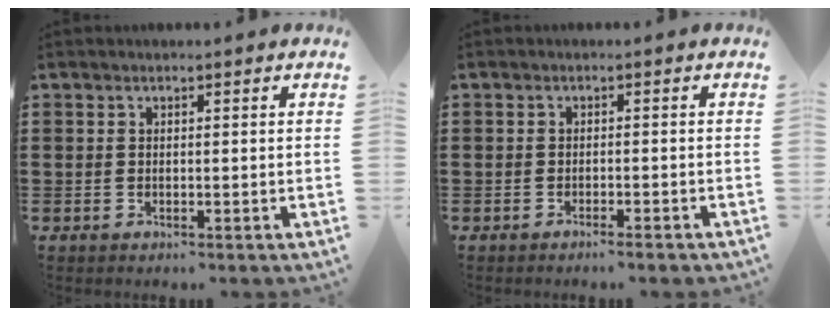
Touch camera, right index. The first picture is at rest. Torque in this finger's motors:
{"motor_torque": [1.13, 1.01, 0.01, 0.01]}